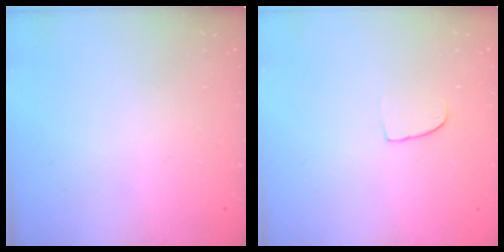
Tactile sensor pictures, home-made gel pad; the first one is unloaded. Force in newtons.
{"total": 4.8, "press": 4.8, "slide": 0.4}